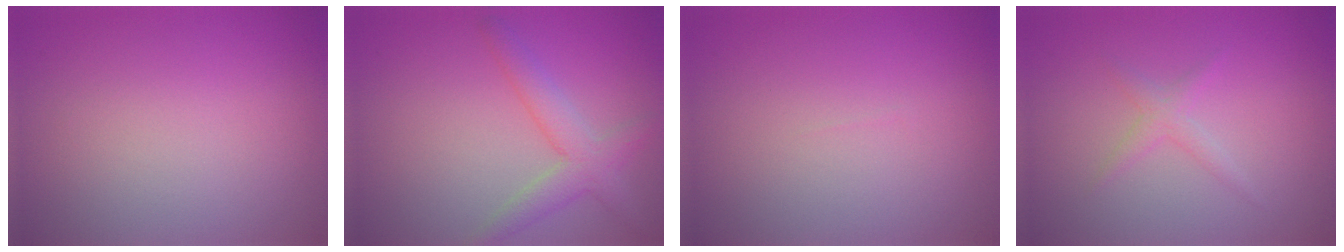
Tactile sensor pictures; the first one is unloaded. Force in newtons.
{"total": 3.3, "press": 3.3, "slide": 0.1}
{"total": 0.0}
{"total": 1.3, "press": 1.3, "slide": 0.1}